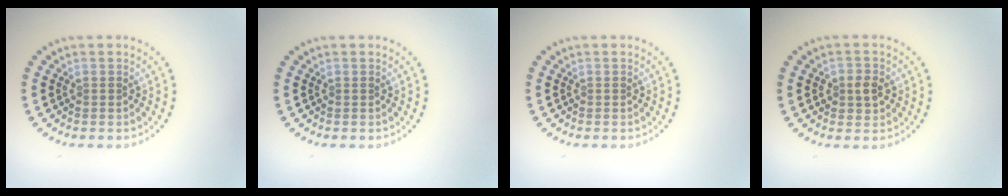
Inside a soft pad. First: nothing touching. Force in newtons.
{"total": 0.0}
{"total": 0.0}
{"total": 1.9, "press": 1.8, "slide": 0.5}